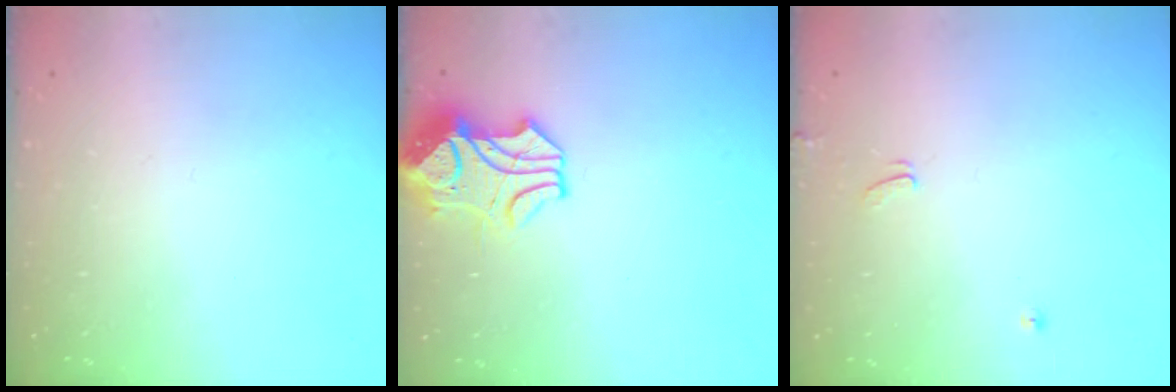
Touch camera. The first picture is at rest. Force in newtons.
{"total": 2.2, "press": 1.9, "slide": 1.1}
{"total": 0.0}